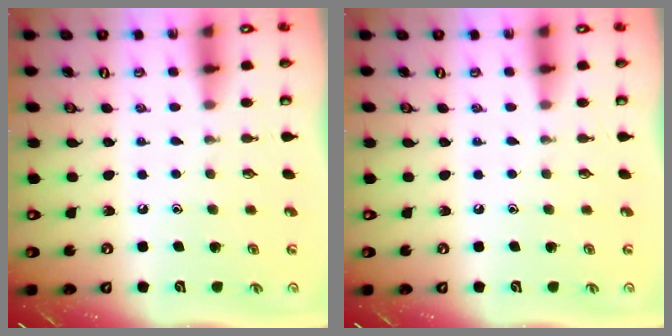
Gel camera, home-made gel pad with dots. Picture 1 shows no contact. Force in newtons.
{"total": 0.0}